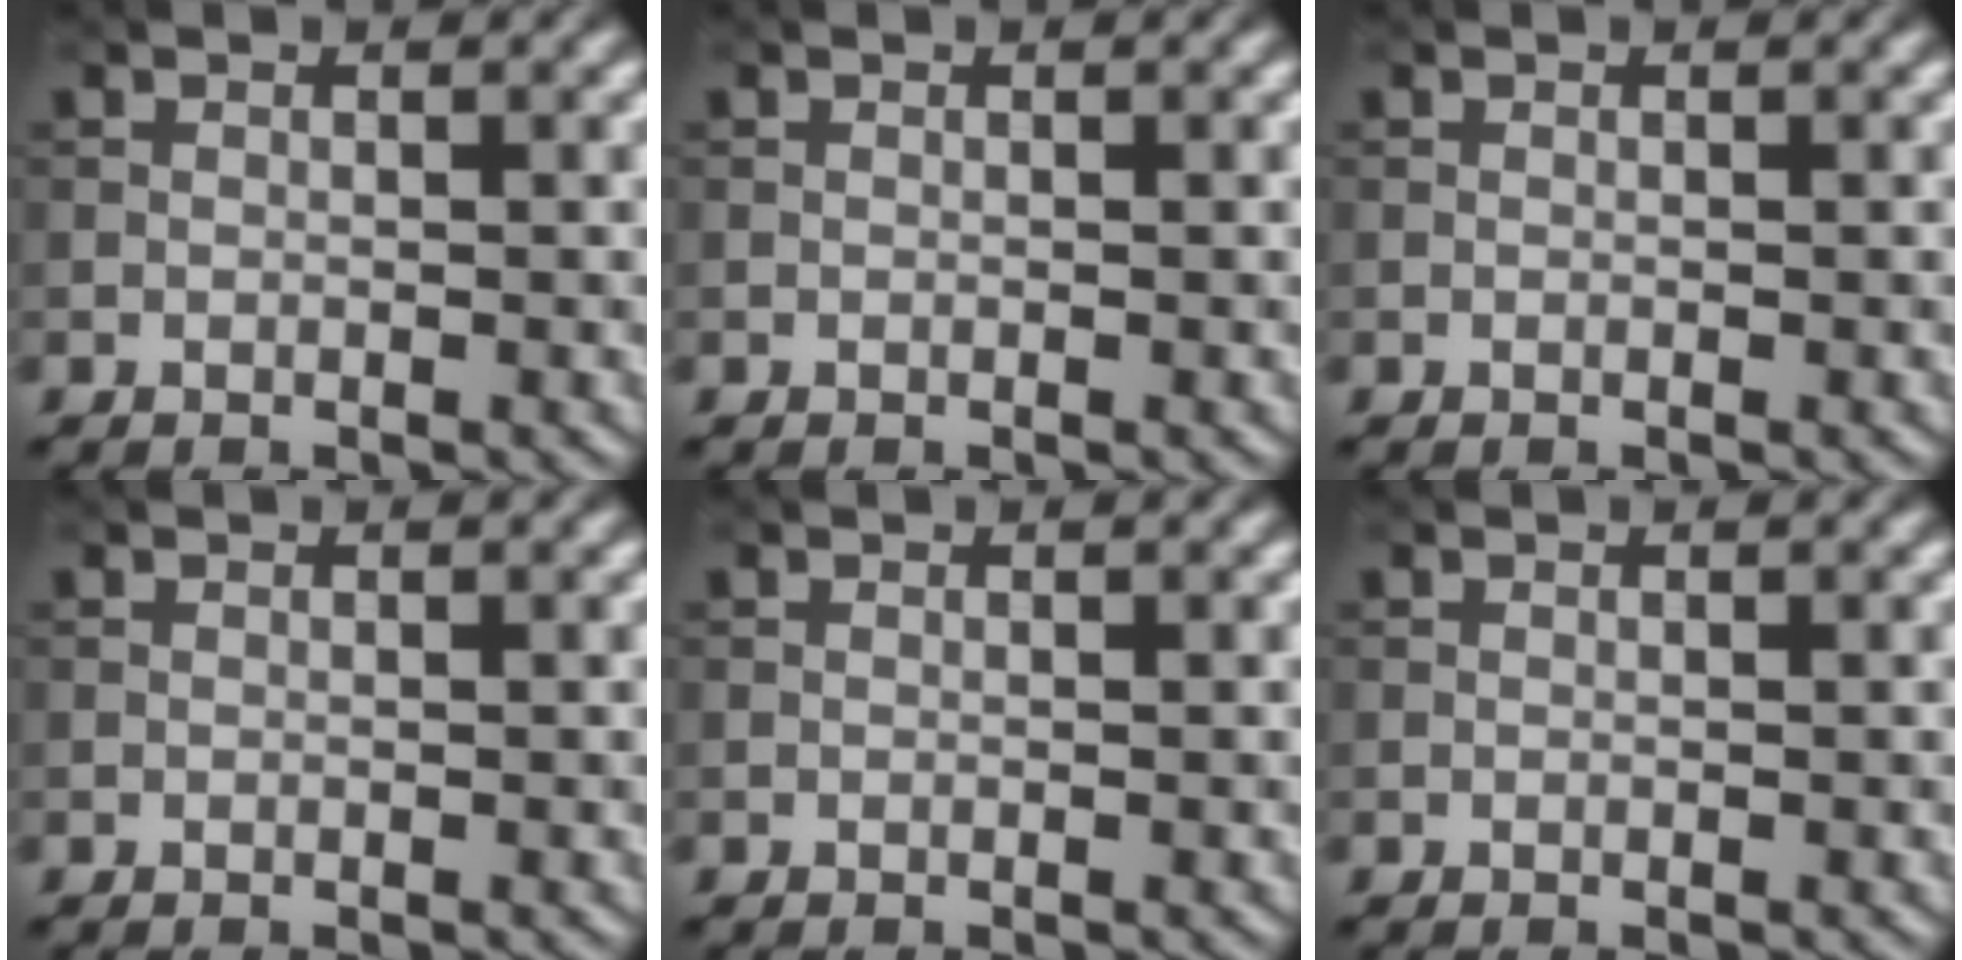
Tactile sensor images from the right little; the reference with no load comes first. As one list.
[{"total": 0.0}, {"total": 0.0}, {"total": 0.0}, {"total": 0.0}, {"total": 0.0}]